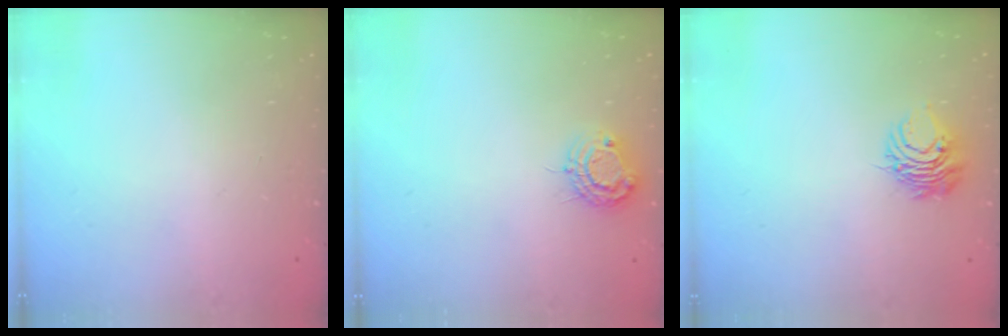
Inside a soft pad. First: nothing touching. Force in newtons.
{"total": 8.6, "press": 8.6, "slide": 0.8}
{"total": 6.9, "press": 6.9, "slide": 0.5}